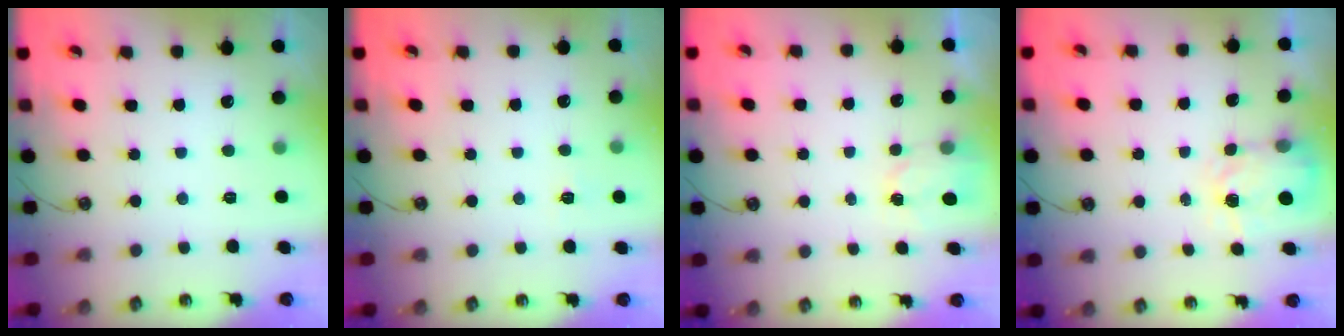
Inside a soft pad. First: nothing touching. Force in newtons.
{"total": 3.9, "press": 3.8, "slide": 0.4}
{"total": 2.4, "press": 2.4, "slide": 0.3}
{"total": 4.0, "press": 3.9, "slide": 0.7}